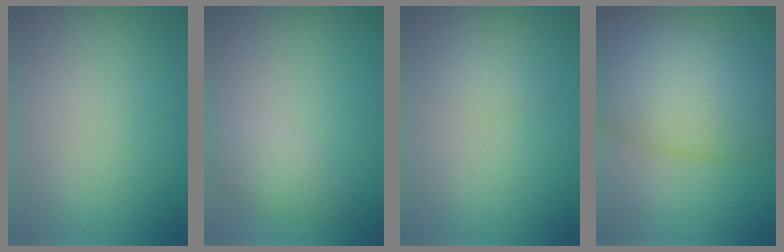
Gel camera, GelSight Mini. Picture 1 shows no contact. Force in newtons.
{"total": 1.9, "press": 1.9, "slide": 0.1}
{"total": 0.9, "press": 0.9, "slide": 0.1}
{"total": 11.3, "press": 11.3, "slide": 0.5}